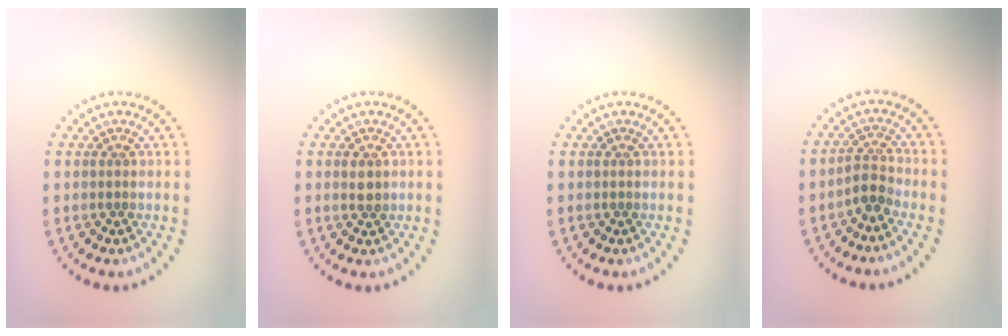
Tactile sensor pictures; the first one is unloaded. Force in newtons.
{"total": 1.2, "press": 1.2, "slide": 0.3}
{"total": 0.0}
{"total": 2.0, "press": 1.4, "slide": 1.3}